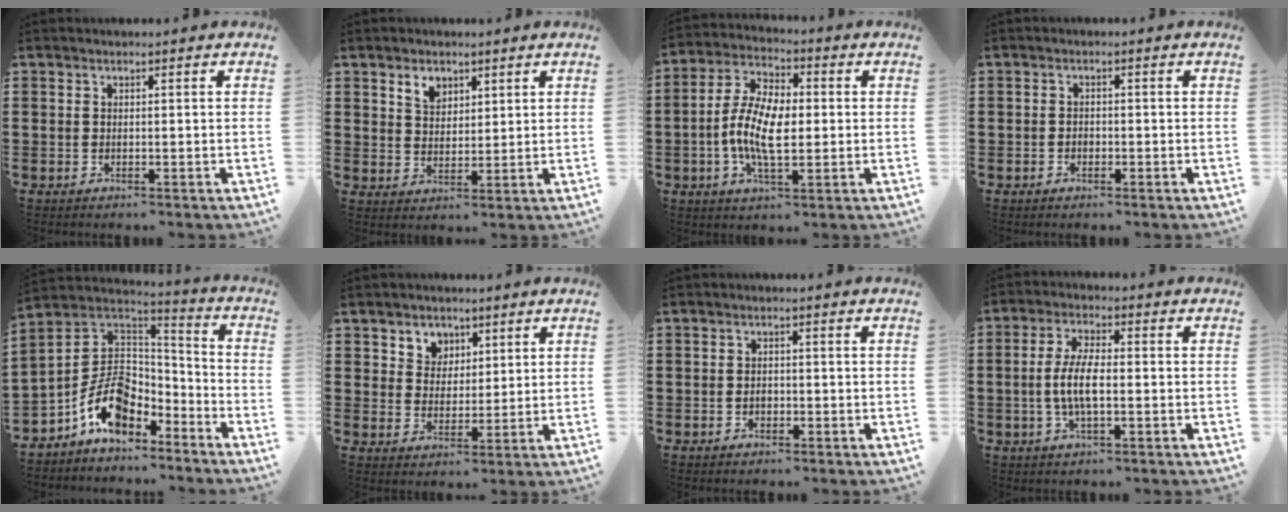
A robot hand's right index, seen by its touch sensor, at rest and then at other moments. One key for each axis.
{"total": 3.6, "fx": 2.4, "fy": 2.4, "fz": 1.1, "tx": -0.031, "ty": 0.007, "tz": 0.044}
{"total": 9.2, "fx": -1.1, "fy": 3.9, "fz": 8.3, "tx": -0.189, "ty": -0.004, "tz": -0.027}
{"total": 0.9, "fx": -0.4, "fy": 0.5, "fz": 0.7, "tx": -0.015, "ty": -0.005, "tz": -0.007}
{"total": 10.0, "fx": -4.9, "fy": 6.5, "fz": 5.8, "tx": -0.143, "ty": 0.007, "tz": -0.096}
{"total": 4.2, "fx": 2.3, "fy": 3.5, "fz": 0.1, "tx": -0.025, "ty": 0.009, "tz": 0.041}
{"total": 1.3, "fx": -0.4, "fy": 0.7, "fz": 0.9, "tx": -0.021, "ty": -0.003, "tz": -0.007}
{"total": 6.4, "fx": -0.9, "fy": 2.0, "fz": 6.0, "tx": -0.133, "ty": -0.007, "tz": -0.022}